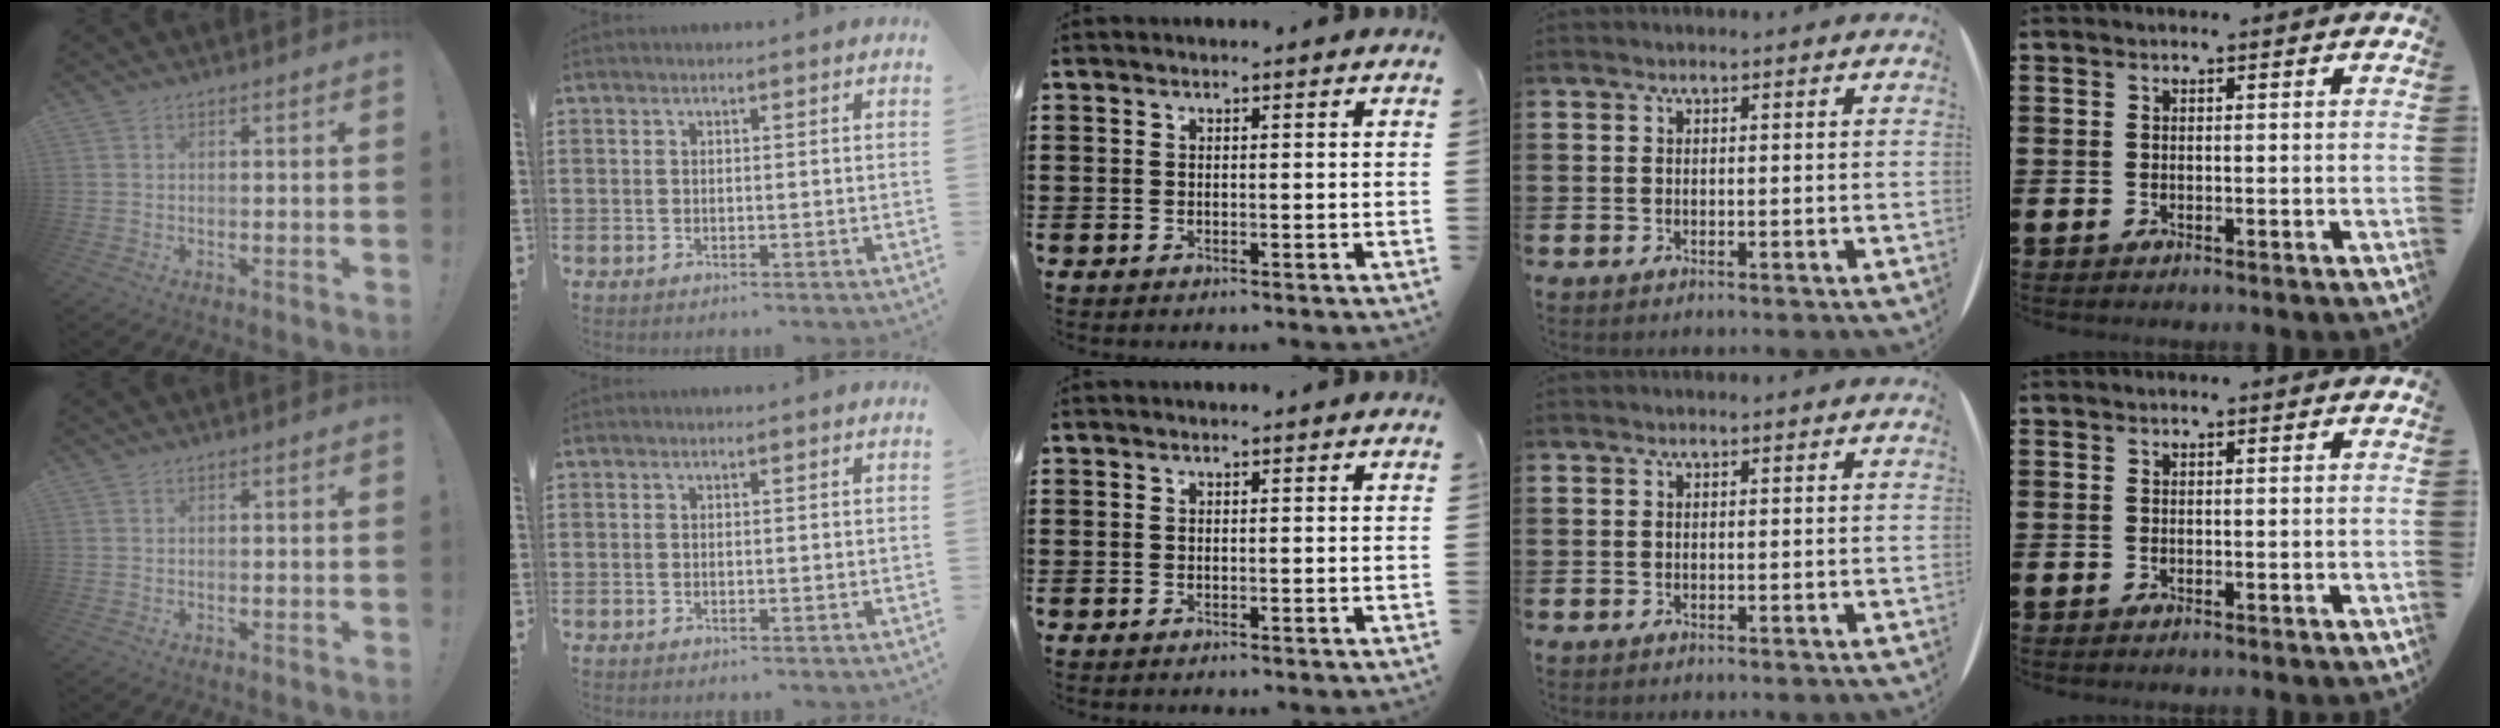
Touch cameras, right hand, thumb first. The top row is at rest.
{}